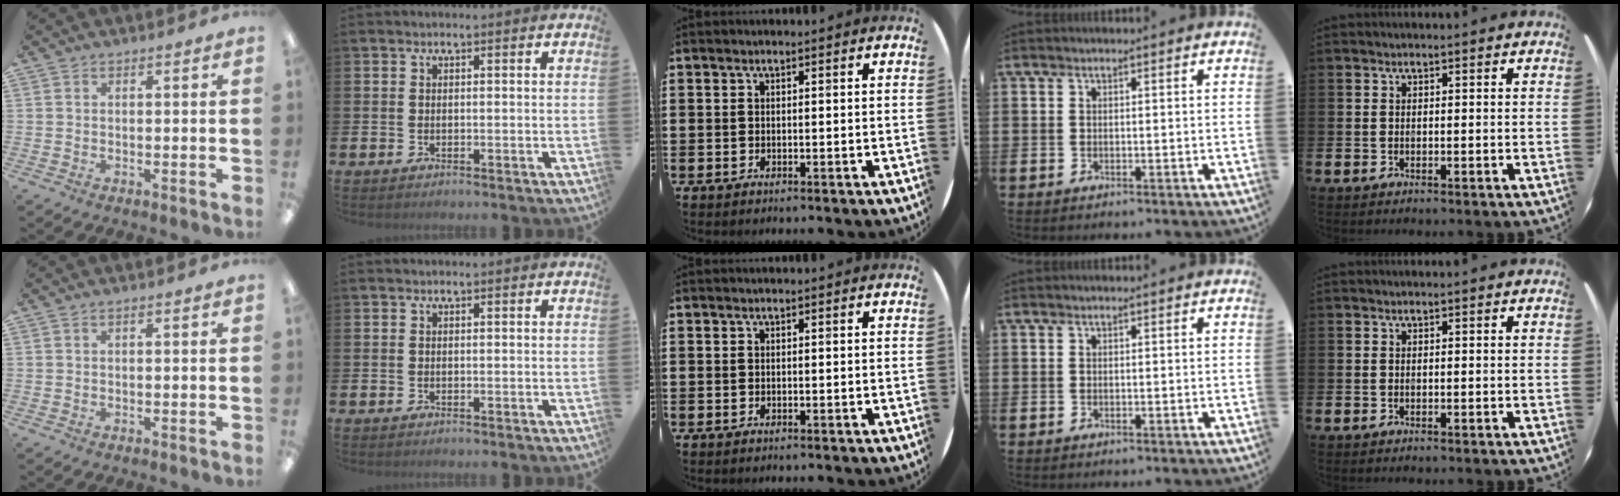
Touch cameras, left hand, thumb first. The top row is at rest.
{}